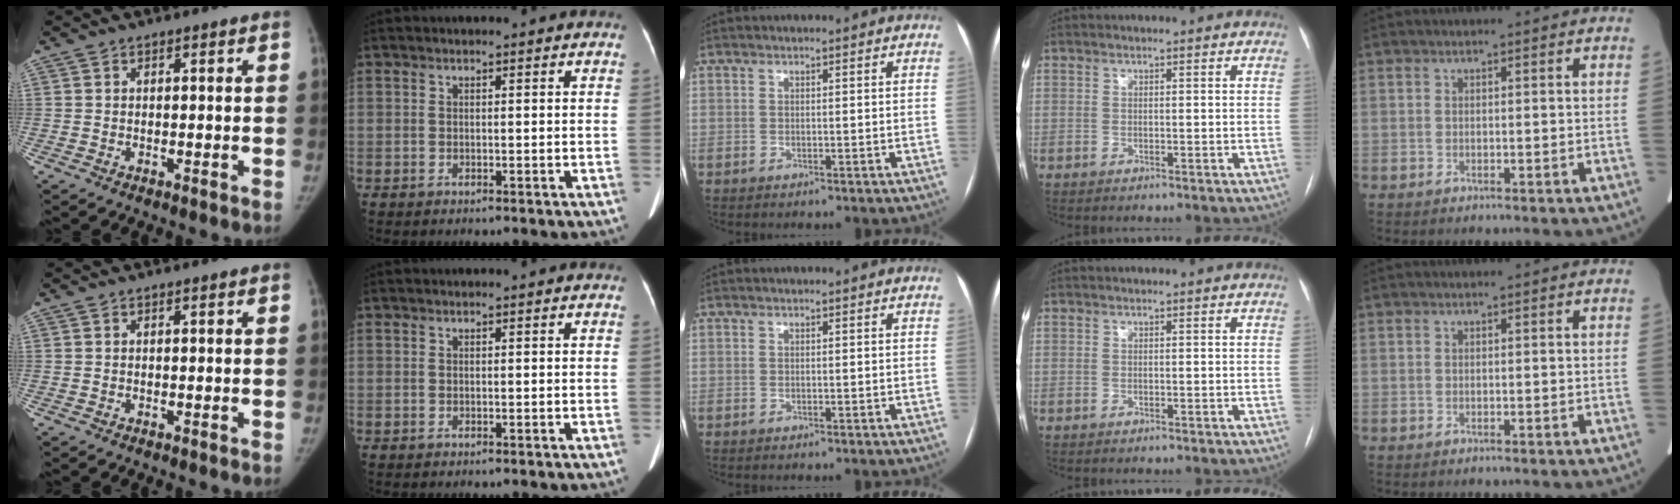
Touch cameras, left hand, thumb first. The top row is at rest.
{}